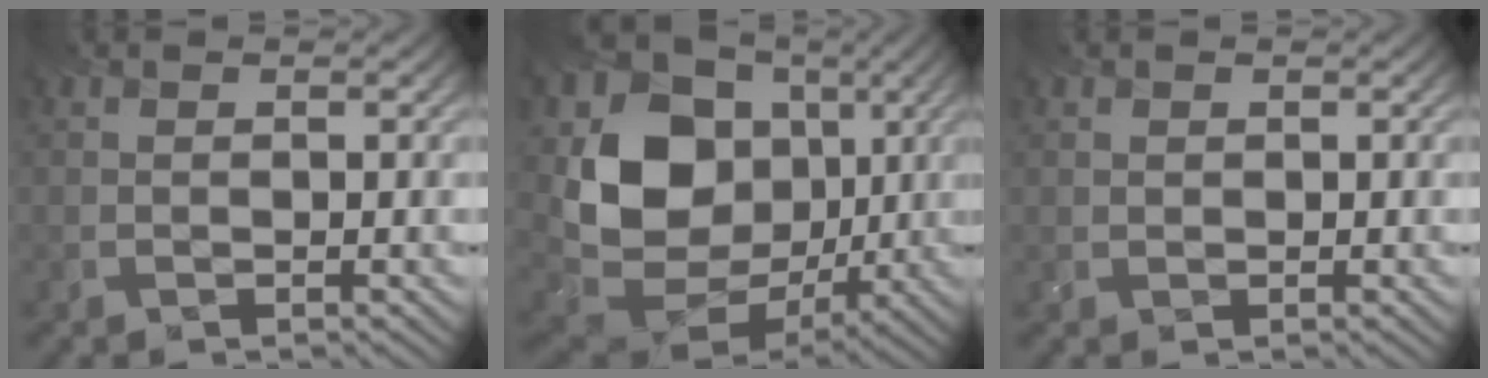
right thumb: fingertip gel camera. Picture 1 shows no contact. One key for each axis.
{"total": 16.1, "fx": 1.6, "fy": 13.1, "fz": 9.2, "tx": -0.211, "ty": -0.023, "tz": 0.037}
{"total": 0.6, "fx": 0.3, "fy": 0.5, "fz": 0.1, "tx": -0.005, "ty": -0.003, "tz": 0.008}